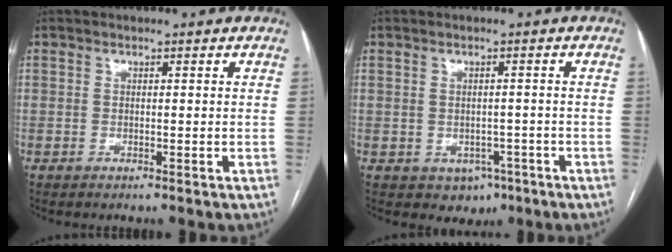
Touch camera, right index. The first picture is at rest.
{"total": 3.6, "force": [-1.6, 2.7, 1.6], "torque": [-0.013, 0.004, -0.010]}